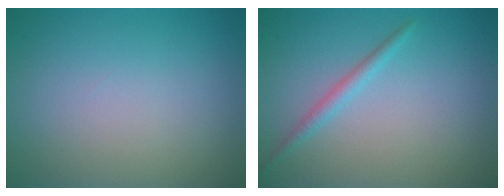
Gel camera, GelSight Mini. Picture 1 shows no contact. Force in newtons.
{"total": 1.4, "press": 1.4, "slide": 0.0}